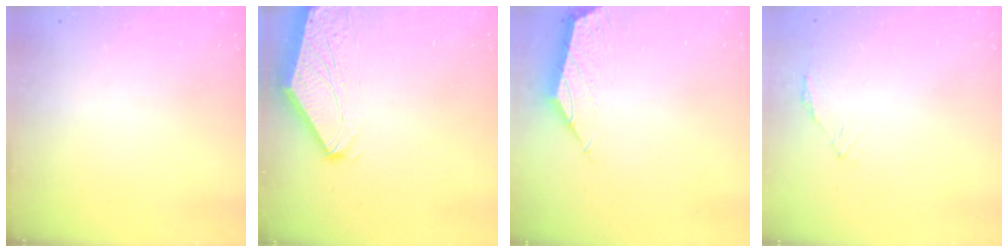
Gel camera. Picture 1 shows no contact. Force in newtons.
{"total": 0.0}
{"total": 1.6, "press": 1.5, "slide": 0.5}
{"total": 1.2, "press": 1.0, "slide": 0.5}